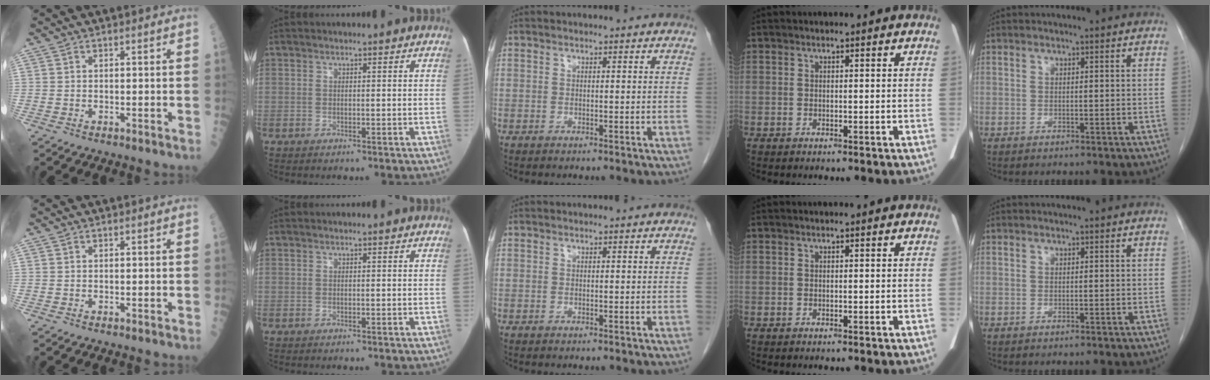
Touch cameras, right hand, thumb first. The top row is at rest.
{}